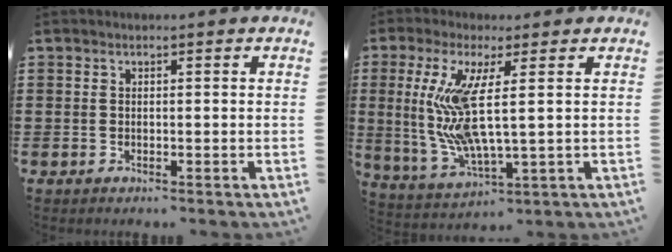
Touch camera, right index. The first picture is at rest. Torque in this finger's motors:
{"motor_torque": [1.78, 0.36, 1.05, 0.21]}